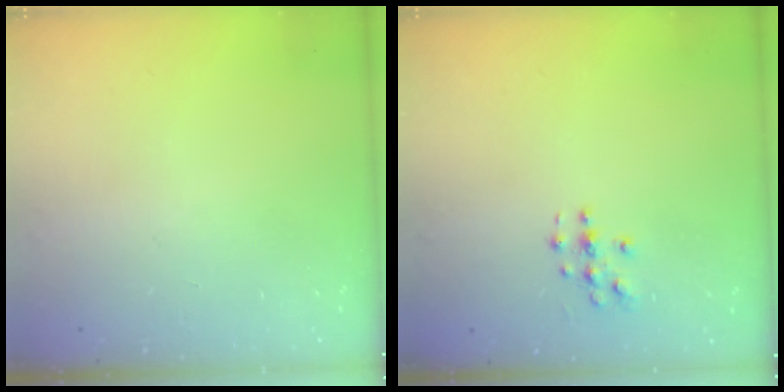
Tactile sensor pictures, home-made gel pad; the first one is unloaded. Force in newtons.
{"total": 3.1, "press": 3.1, "slide": 0.2}